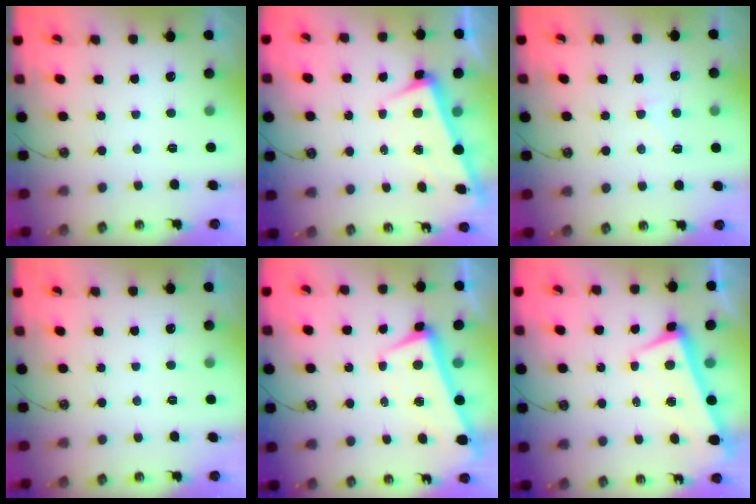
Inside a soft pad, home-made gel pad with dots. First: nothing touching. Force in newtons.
{"total": 3.0, "press": 2.8, "slide": 0.8}
{"total": 0.8, "press": 0.4, "slide": 0.6}
{"total": 0.0}
{"total": 2.0, "press": 1.8, "slide": 0.8}
{"total": 2.0, "press": 1.9, "slide": 0.7}